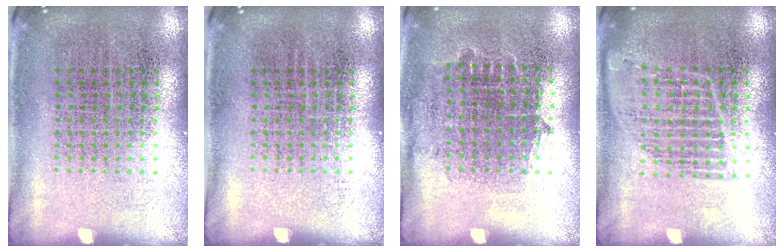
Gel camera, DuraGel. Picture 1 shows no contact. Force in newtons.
{"total": 0.0}
{"total": 0.8, "press": 0.8, "slide": 0.3}
{"total": 1.3, "press": 1.2, "slide": 0.5}